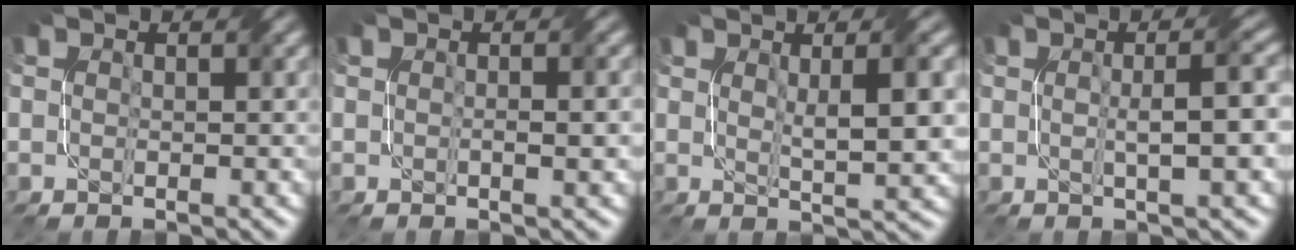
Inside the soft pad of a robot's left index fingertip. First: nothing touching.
{"total": 1.5, "force": [-0.1, 0.3, 1.5], "torque": [-0.024, 0.000, -0.002]}
{"total": 5.5, "force": [1.2, 1.4, 5.2], "torque": [-0.073, 0.000, 0.024]}
{"total": 4.2, "force": [0.1, 0.8, 4.1], "torque": [-0.059, 0.011, 0.003]}